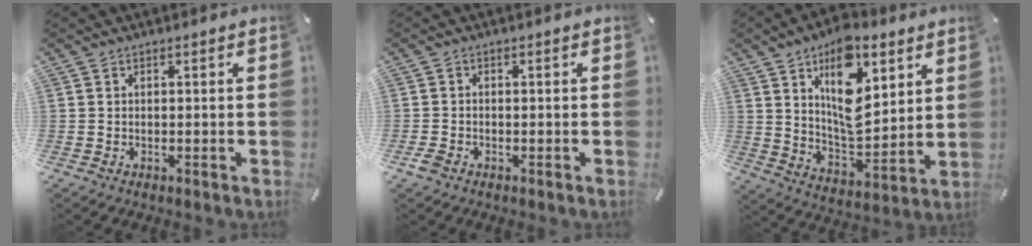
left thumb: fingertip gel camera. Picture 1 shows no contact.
{"total": 1.9, "force": [-1.1, 1.2, 1.0], "torque": [-0.024, 0.001, -0.023]}
{"total": 17.1, "force": [8.6, 9.0, 11.7], "torque": [-0.186, -0.038, 0.149]}